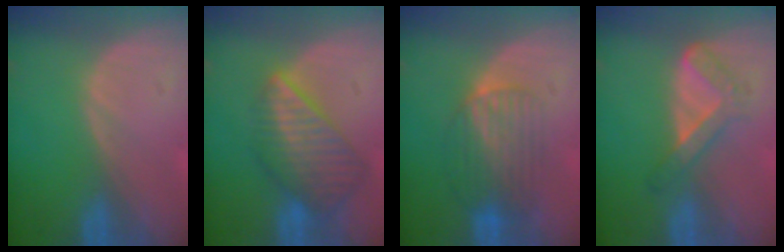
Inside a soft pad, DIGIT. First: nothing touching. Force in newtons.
{"total": 8.6, "press": 7.6, "slide": 4.0}
{"total": 6.3, "press": 6.2, "slide": 1.1}
{"total": 5.3, "press": 4.6, "slide": 2.6}